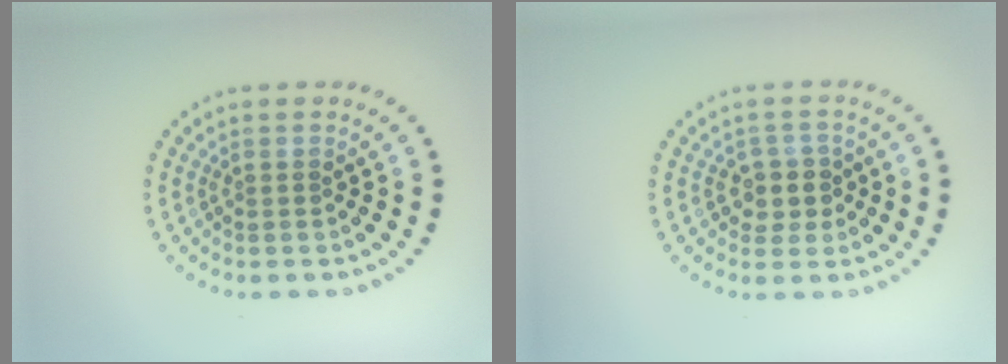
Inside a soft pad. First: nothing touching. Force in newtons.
{"total": 2.3, "press": 2.1, "slide": 1.0}